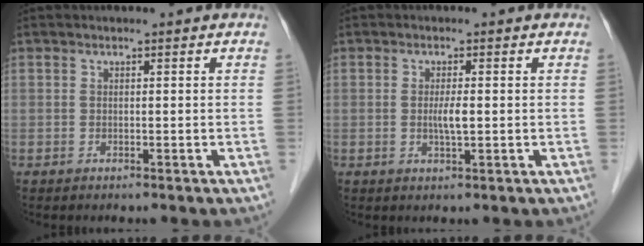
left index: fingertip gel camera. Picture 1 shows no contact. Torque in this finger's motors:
{"motor_torque": [0.46, 0.35, 0.08, 0.03]}